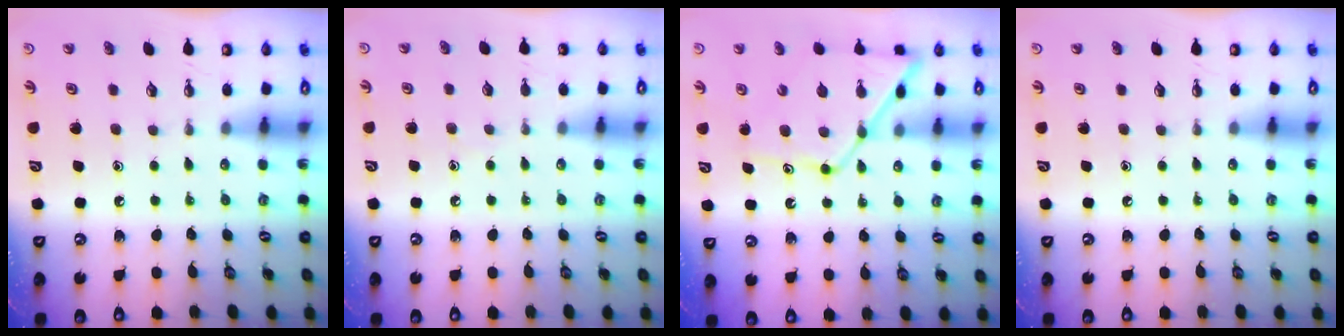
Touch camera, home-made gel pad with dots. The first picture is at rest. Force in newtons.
{"total": 2.9, "press": 2.9, "slide": 0.3}
{"total": 13.1, "press": 13.0, "slide": 1.1}
{"total": 0.0}